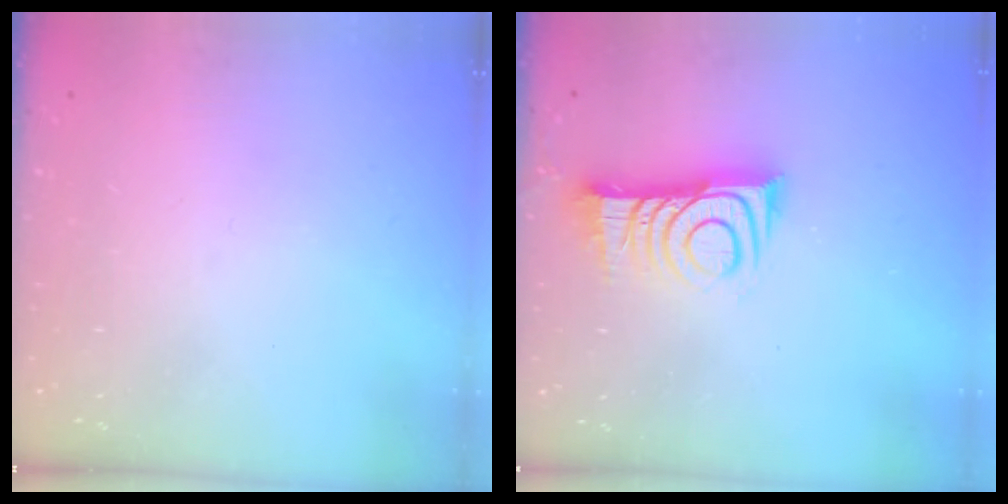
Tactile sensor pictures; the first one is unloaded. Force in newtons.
{"total": 11.6, "press": 11.5, "slide": 0.8}